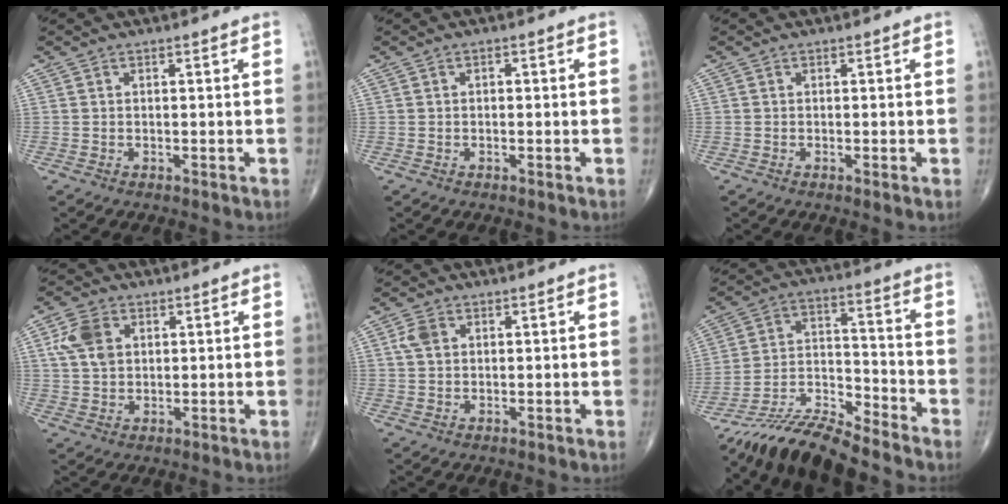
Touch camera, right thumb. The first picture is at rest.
{"total": 0.6, "force": [0.0, 0.5, 0.4], "torque": [-0.004, 0.001, -0.002]}
{"total": 0.8, "force": [-0.1, 0.0, 0.7], "torque": [-0.015, -0.002, -0.002]}
{"total": 6.8, "force": [2.0, 4.9, 4.3], "torque": [-0.077, 0.000, 0.038]}
{"total": 3.3, "force": [1.0, 2.4, 2.1], "torque": [-0.041, 0.005, 0.020]}
{"total": 11.7, "force": [-11.2, 1.2, 3.1], "torque": [-0.052, 0.078, -0.212]}